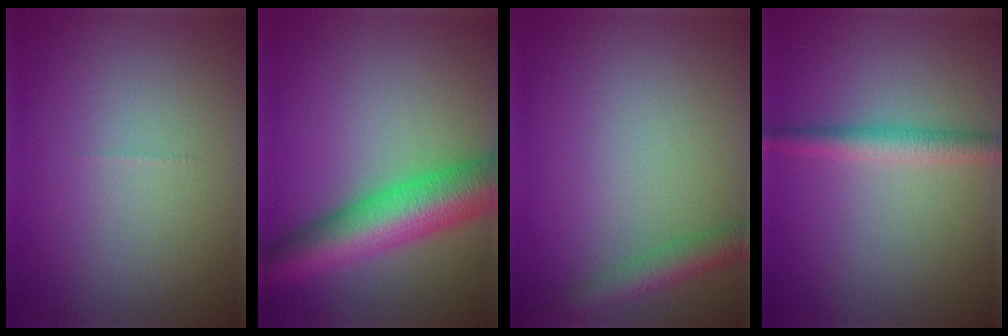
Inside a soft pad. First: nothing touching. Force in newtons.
{"total": 9.3, "press": 9.3, "slide": 0.3}
{"total": 3.0, "press": 3.0, "slide": 0.1}
{"total": 2.7, "press": 2.7, "slide": 0.0}